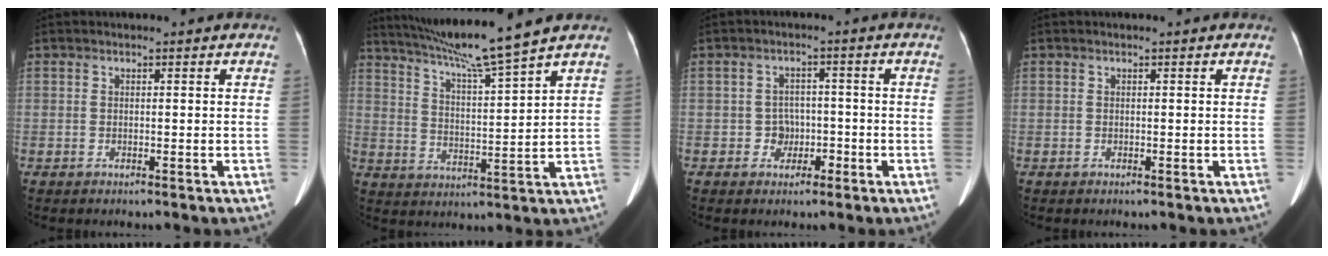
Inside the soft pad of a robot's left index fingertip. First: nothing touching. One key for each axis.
{"total": 11.6, "fx": 9.9, "fy": -2.3, "fz": 5.7, "tx": -0.099, "ty": -0.006, "tz": 0.169}
{"total": 3.0, "fx": -1.2, "fy": 2.7, "fz": 0.8, "tx": -0.009, "ty": 0.010, "tz": -0.018}
{"total": 0.0}